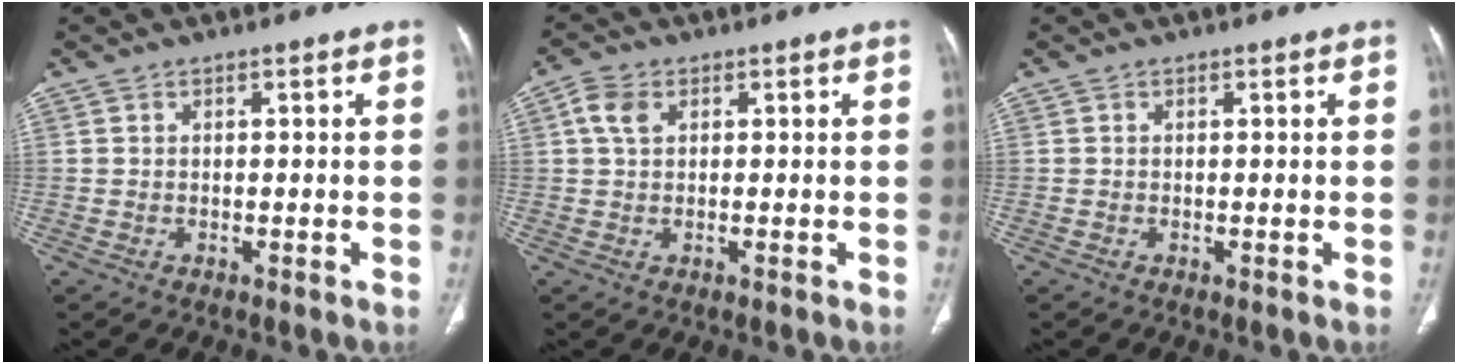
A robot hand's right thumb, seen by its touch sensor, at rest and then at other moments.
{"total": 3.8, "force": [1.0, 2.5, 2.7], "torque": [-0.061, 0.005, 0.019]}
{"total": 0.0}